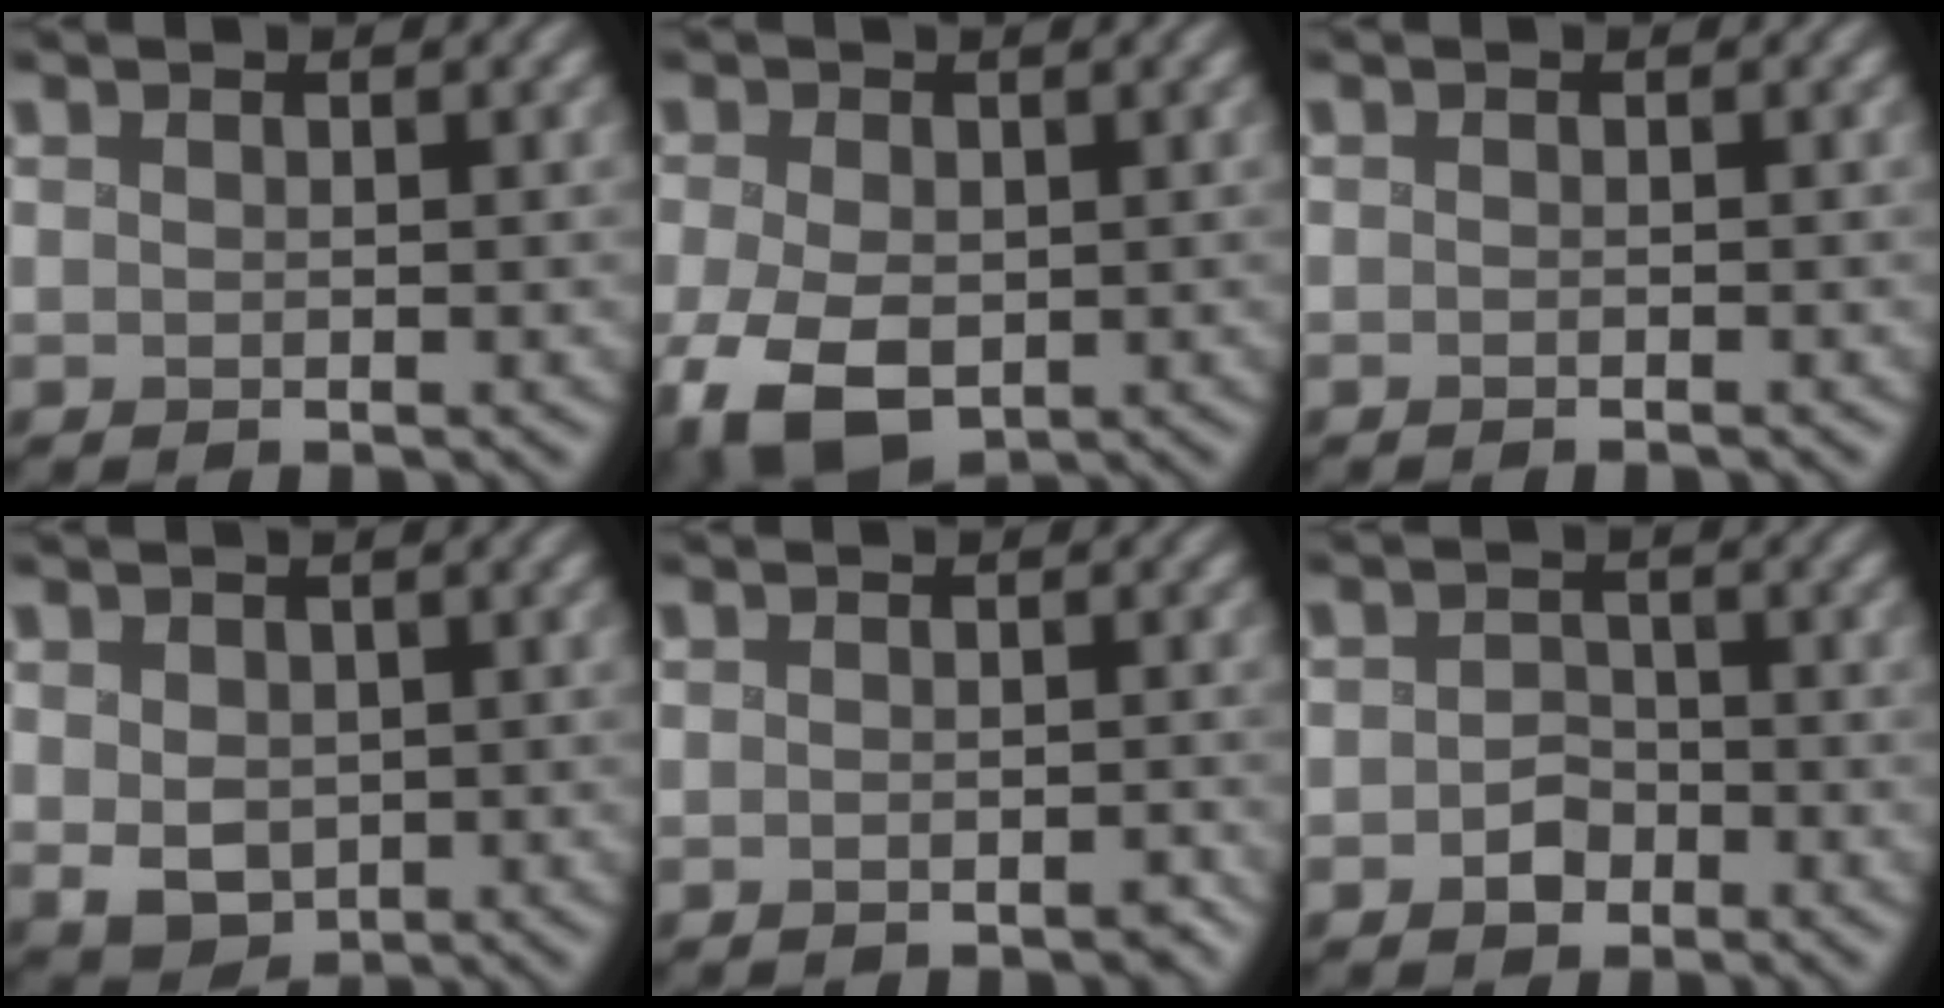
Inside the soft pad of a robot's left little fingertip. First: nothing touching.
{"total": 6.7, "force": [-2.2, 4.4, 4.7], "torque": [-0.115, -0.018, -0.040]}
{"total": 0.5, "force": [-0.5, -0.1, 0.2], "torque": [0.001, 0.003, -0.010]}
{"total": 2.8, "force": [-0.1, 2.3, 1.6], "torque": [-0.035, -0.008, 0.002]}
{"total": 1.2, "force": [-0.8, 0.5, 0.6], "torque": [-0.004, -0.005, -0.013]}
{"total": 2.3, "force": [-1.5, 1.5, 0.7], "torque": [-0.002, -0.002, -0.034]}